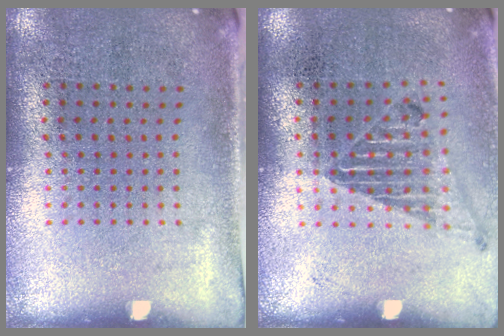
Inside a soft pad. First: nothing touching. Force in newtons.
{"total": 1.0, "press": 1.0, "slide": 0.2}